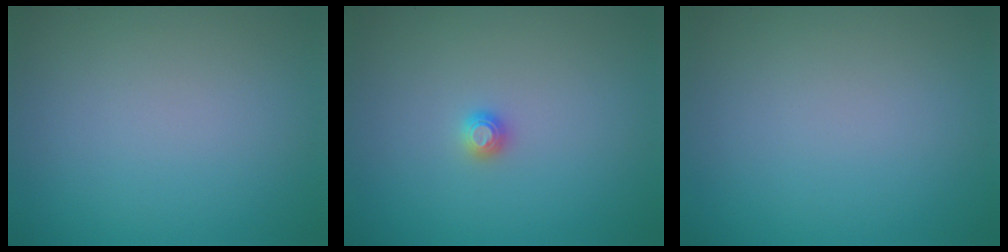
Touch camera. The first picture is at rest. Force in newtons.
{"total": 1.0, "press": 1.0, "slide": 0.1}
{"total": 0.0}